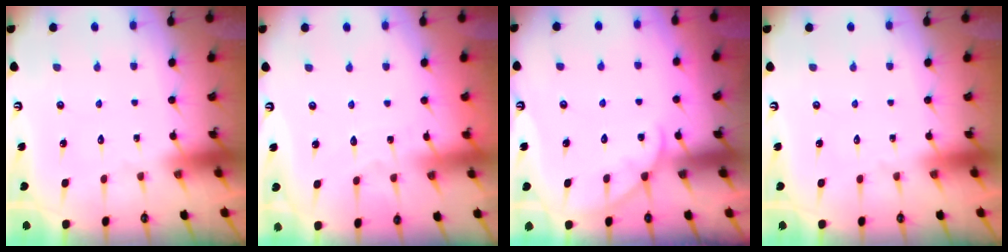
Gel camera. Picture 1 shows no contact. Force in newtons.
{"total": 2.7, "press": 2.7, "slide": 0.3}
{"total": 3.2, "press": 3.2, "slide": 0.4}
{"total": 0.0}